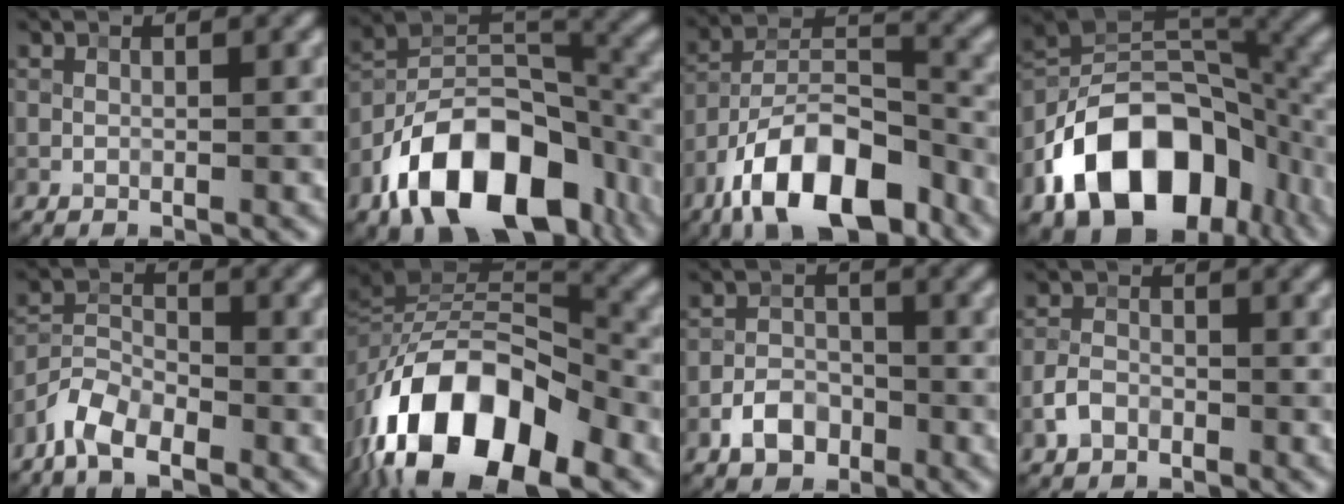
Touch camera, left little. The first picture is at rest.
{"total": 14.6, "force": [-8.0, 8.1, 9.2], "torque": [-0.153, -0.004, -0.144]}
{"total": 12.0, "force": [-7.9, 4.8, 7.6], "torque": [-0.127, 0.006, -0.150]}
{"total": 14.9, "force": [-7.5, 8.8, 9.4], "torque": [-0.161, 0.001, -0.137]}
{"total": 4.1, "force": [-3.5, 1.3, 1.8], "torque": [-0.034, 0.005, -0.079]}
{"total": 15.2, "force": [-7.5, 7.3, 10.9], "torque": [-0.199, 0.015, -0.143]}
{"total": 3.3, "force": [-2.2, 2.1, 1.3], "torque": [-0.016, 0.006, -0.044]}
{"total": 2.1, "force": [-1.6, 1.2, 0.7], "torque": [-0.010, 0.006, -0.036]}